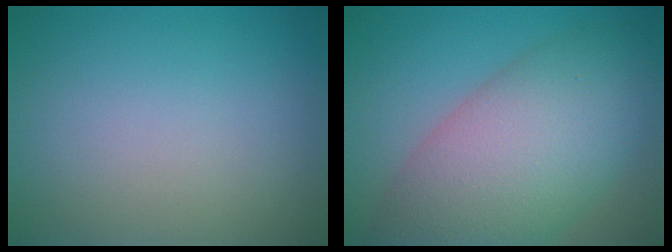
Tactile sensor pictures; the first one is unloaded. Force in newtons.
{"total": 10.3, "press": 10.3, "slide": 0.4}